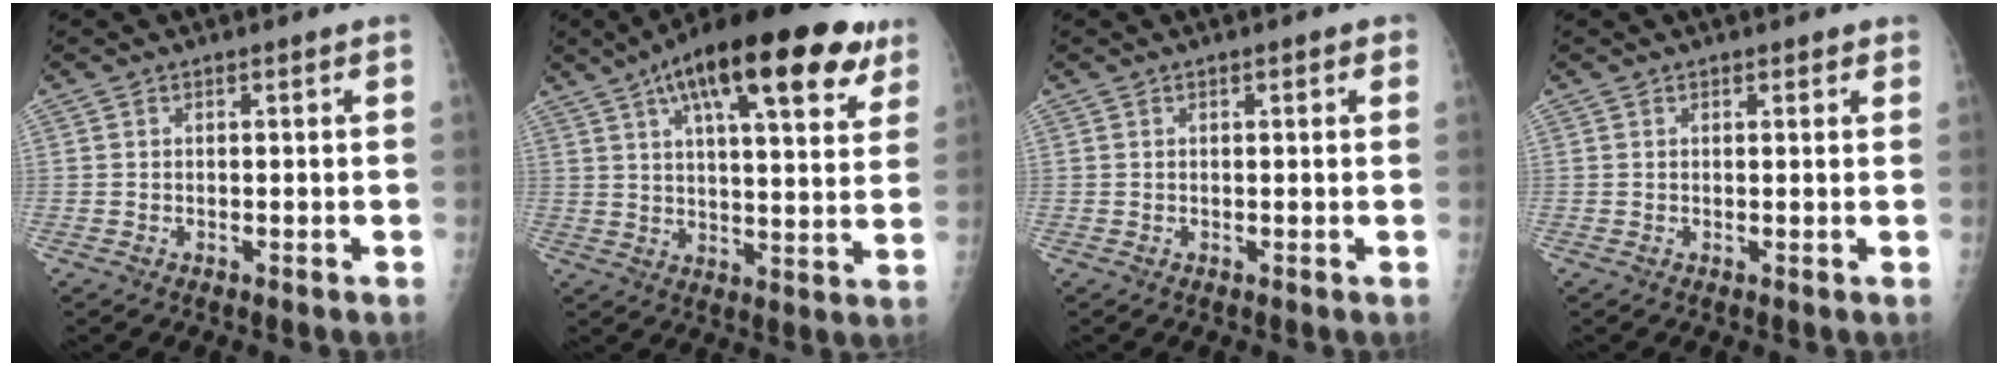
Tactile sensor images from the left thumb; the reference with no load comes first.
{"total": 23.9, "force": [12.9, 8.0, 18.4], "torque": [-0.260, -0.008, 0.188]}
{"total": 1.4, "force": [0.6, 0.6, 1.1], "torque": [-0.011, 0.002, 0.006]}
{"total": 1.0, "force": [0.8, 0.6, 0.1], "torque": [0.009, -0.005, 0.005]}